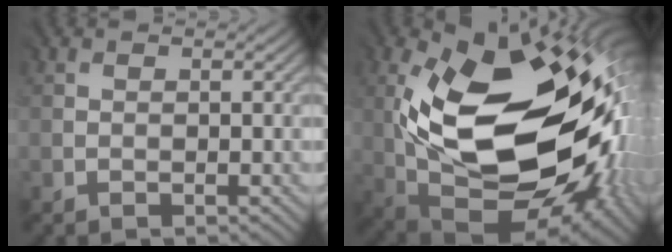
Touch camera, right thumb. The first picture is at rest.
{"total": 21.3, "force": [1.2, 11.1, 18.1], "torque": [-0.327, -0.019, 0.022]}